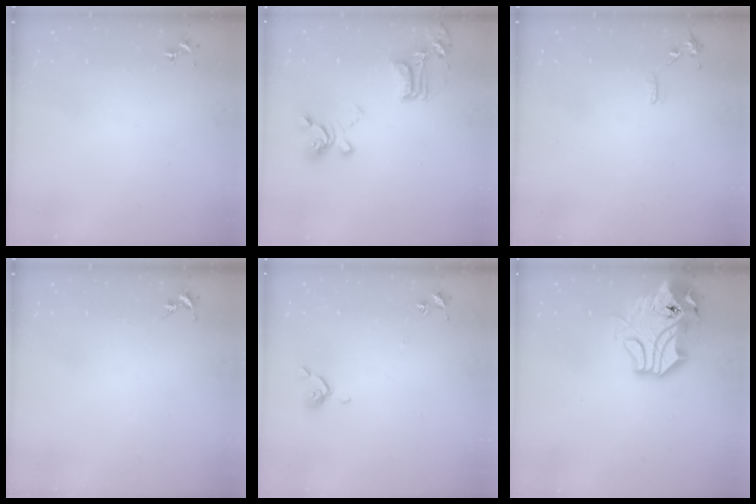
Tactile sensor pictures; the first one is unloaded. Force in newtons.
{"total": 17.0, "press": 17.0, "slide": 1.4}
{"total": 6.8, "press": 6.7, "slide": 0.9}
{"total": 0.0}
{"total": 5.6, "press": 5.6, "slide": 0.9}
{"total": 17.8, "press": 17.5, "slide": 2.8}